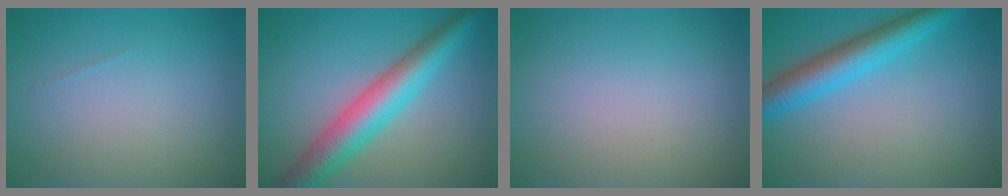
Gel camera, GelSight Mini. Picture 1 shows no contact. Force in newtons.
{"total": 6.6, "press": 6.6, "slide": 0.1}
{"total": 0.0}
{"total": 5.4, "press": 5.4, "slide": 0.3}